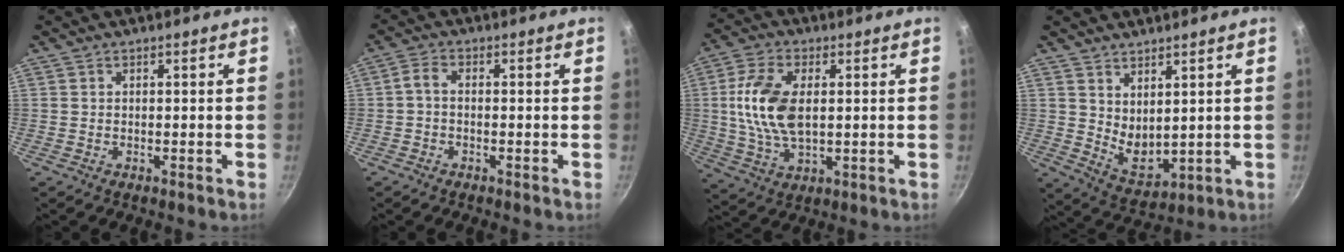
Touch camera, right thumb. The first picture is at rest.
{"total": 2.5, "force": [-0.7, 1.2, 2.1], "torque": [-0.056, 0.012, -0.022]}
{"total": 12.6, "force": [1.3, 6.9, 10.4], "torque": [-0.201, 0.005, 0.024]}
{"total": 7.0, "force": [3.4, 3.7, 4.8], "torque": [-0.065, -0.038, 0.076]}